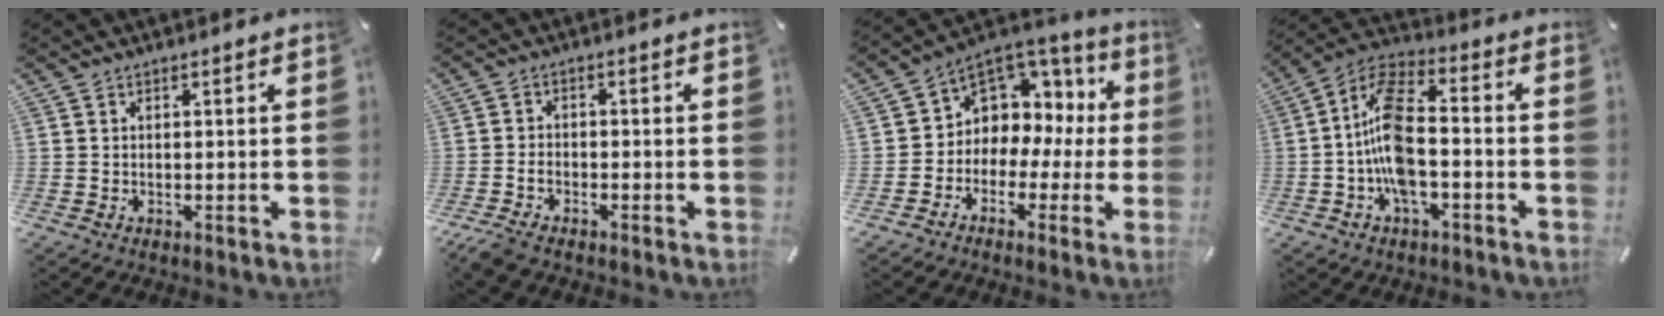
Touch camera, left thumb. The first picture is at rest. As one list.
[{"total": 3.0, "force": [-2.2, 1.4, 1.6], "torque": [-0.039, 0.009, -0.045]}, {"total": 6.9, "force": [1.7, 6.4, 1.8], "torque": [-0.033, -0.035, 0.032]}, {"total": 12.3, "force": [-3.5, 5.8, 10.3], "torque": [-0.217, 0.011, -0.066]}]